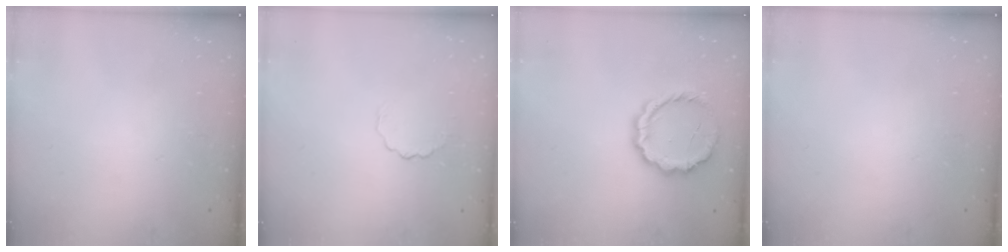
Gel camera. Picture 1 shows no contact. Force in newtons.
{"total": 2.8, "press": 2.5, "slide": 1.1}
{"total": 12.0, "press": 11.7, "slide": 2.7}
{"total": 0.0}